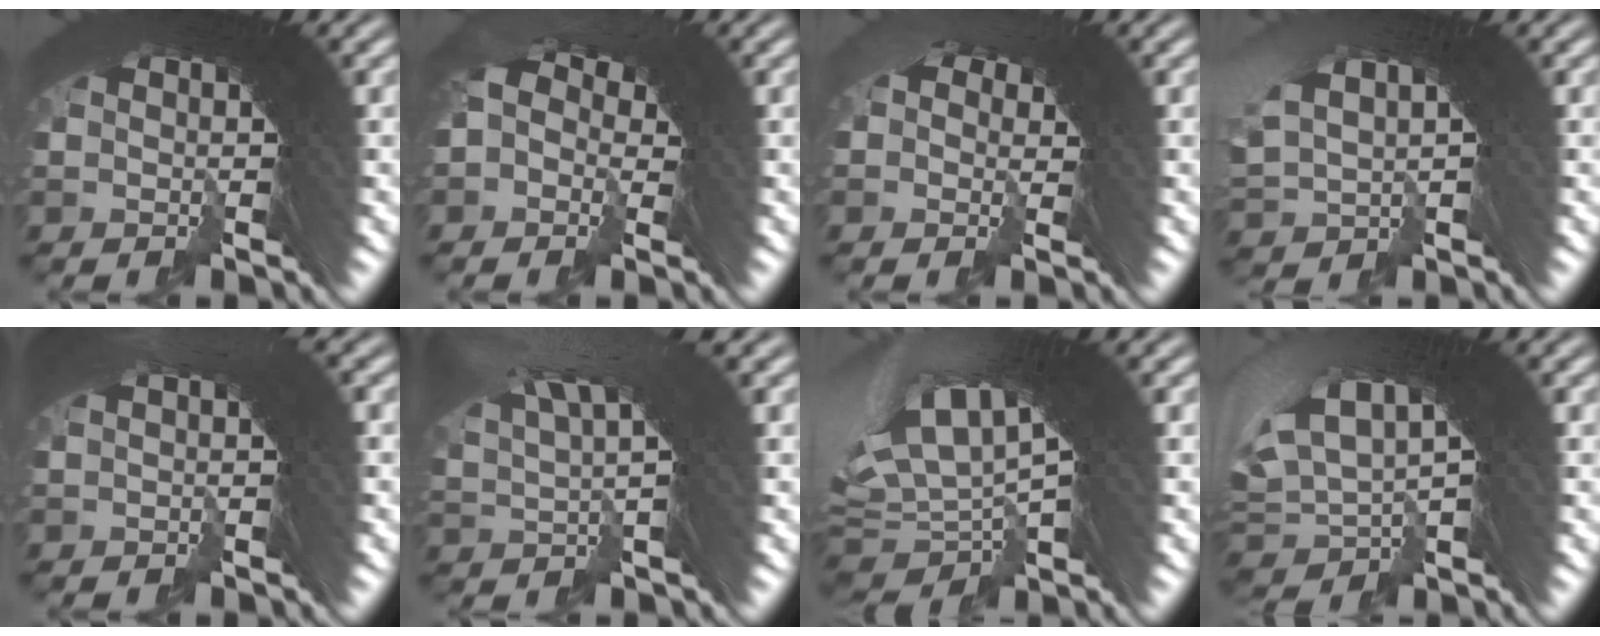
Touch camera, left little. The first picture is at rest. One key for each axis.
{"total": 2.5, "fx": -0.4, "fy": 2.4, "fz": -0.6, "tx": 0.003, "ty": 0.007, "tz": -0.015}
{"total": 2.3, "fx": -1.2, "fy": 1.0, "fz": -1.7, "tx": 0.028, "ty": -0.006, "tz": -0.025}
{"total": 2.8, "fx": 2.5, "fy": 1.1, "fz": 0.3, "tx": 0.002, "ty": 0.015, "tz": 0.045}
{"total": 2.2, "fx": -0.8, "fy": -0.3, "fz": 2.0, "tx": -0.027, "ty": 0.006, "tz": -0.019}
{"total": 5.2, "fx": 3.7, "fy": -0.3, "fz": 3.6, "tx": -0.052, "ty": 0.026, "tz": 0.062}
{"total": 4.5, "fx": 2.4, "fy": 2.6, "fz": 2.8, "tx": -0.062, "ty": 0.006, "tz": 0.051}
{"total": 4.5, "fx": 2.9, "fy": 2.9, "fz": 1.9, "tx": -0.045, "ty": 0.008, "tz": 0.053}